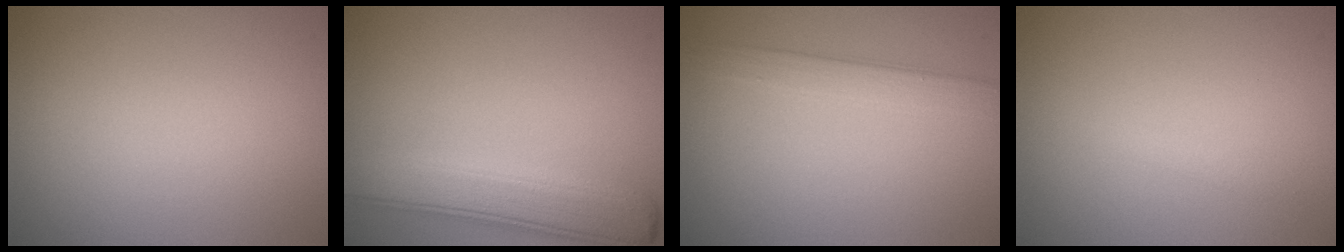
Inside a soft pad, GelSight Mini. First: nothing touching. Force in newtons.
{"total": 5.4, "press": 5.4, "slide": 0.5}
{"total": 2.5, "press": 2.5, "slide": 0.1}
{"total": 0.6, "press": 0.6, "slide": 0.0}